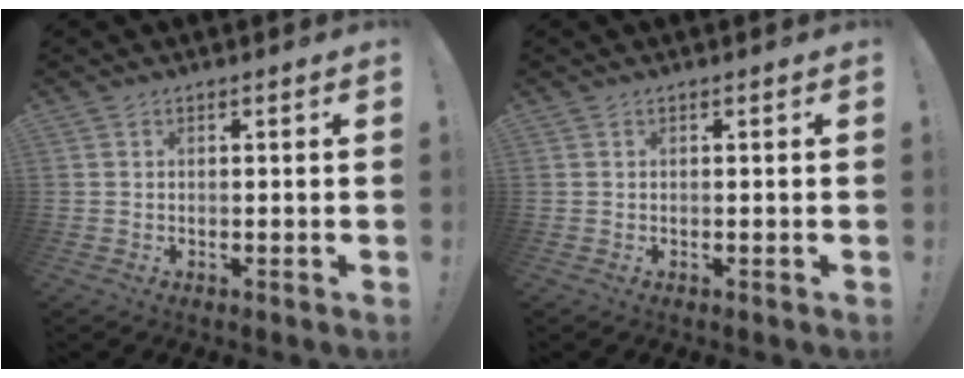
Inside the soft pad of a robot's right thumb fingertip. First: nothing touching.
{"total": 0.0}